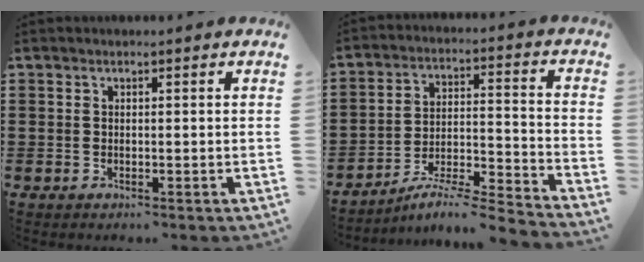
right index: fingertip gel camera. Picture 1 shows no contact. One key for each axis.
{"total": 5.6, "fx": -5.1, "fy": -0.2, "fz": 2.2, "tx": -0.036, "ty": -0.011, "tz": -0.100}